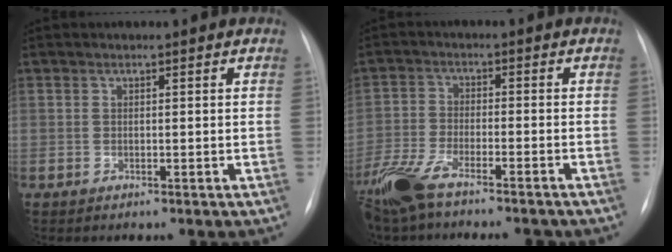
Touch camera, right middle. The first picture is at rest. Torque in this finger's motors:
{"motor_torque": [0.39, -0.36, 0.48, 0.12]}